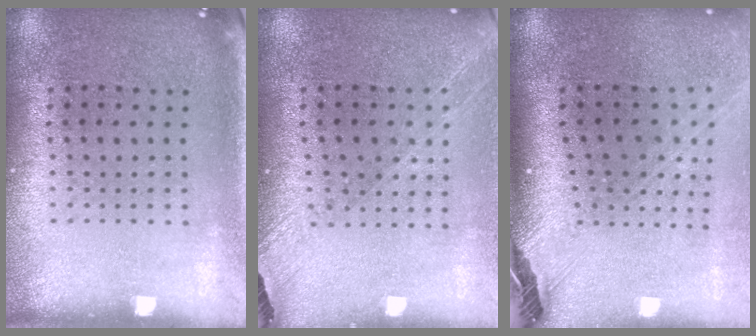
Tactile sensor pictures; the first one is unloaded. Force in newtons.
{"total": 1.2, "press": 1.2, "slide": 0.2}
{"total": 2.8, "press": 2.0, "slide": 2.0}